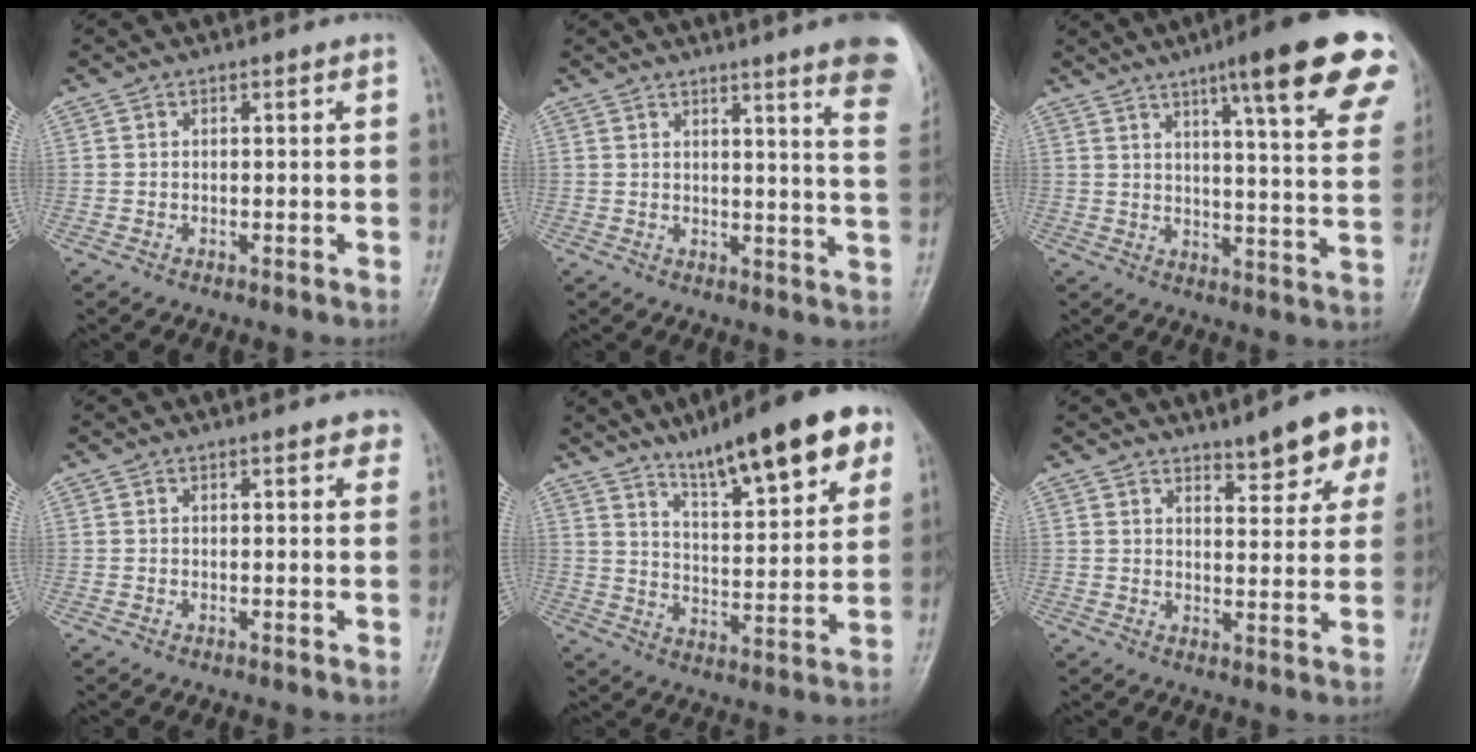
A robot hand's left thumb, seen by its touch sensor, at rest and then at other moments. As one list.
[{"total": 13.8, "force": [9.3, 0.8, 10.2], "torque": [-0.107, -0.052, 0.093]}, {"total": 22.7, "force": [13.5, 3.7, 17.8], "torque": [-0.215, -0.043, 0.167]}, {"total": 2.9, "force": [1.9, 1.1, 1.9], "torque": [-0.007, -0.003, 0.019]}, {"total": 18.0, "force": [11.2, 4.3, 13.5], "torque": [-0.171, -0.042, 0.177]}, {"total": 7.9, "force": [5.3, 2.7, 5.3], "torque": [-0.042, -0.027, 0.070]}]